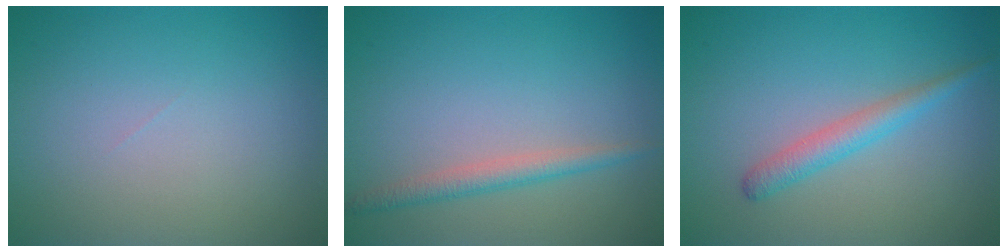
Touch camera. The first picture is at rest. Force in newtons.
{"total": 2.0, "press": 2.0, "slide": 0.0}
{"total": 2.3, "press": 2.3, "slide": 0.0}